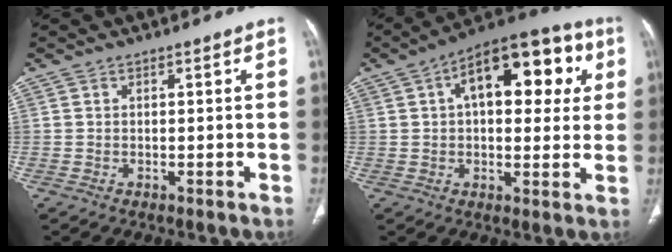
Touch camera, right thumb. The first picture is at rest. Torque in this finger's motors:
{"motor_torque": [1.47, 3.54, 0.98, -0.80, 0.12]}